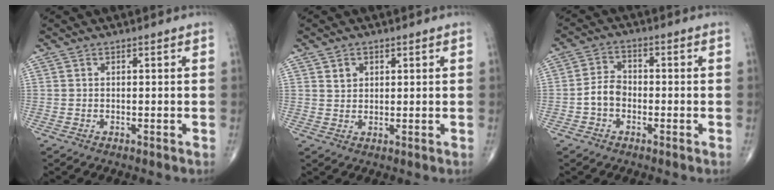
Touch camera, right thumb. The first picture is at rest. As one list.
[{"total": 2.6, "force": [1.2, 2.0, 1.0], "torque": [-0.008, -0.007, 0.022]}, {"total": 4.6, "force": [-1.5, 3.3, 2.8], "torque": [-0.041, 0.019, -0.036]}]